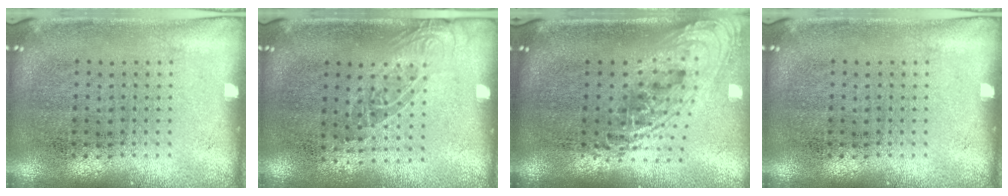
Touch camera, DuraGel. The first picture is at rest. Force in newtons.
{"total": 1.3, "press": 1.0, "slide": 0.9}
{"total": 2.3, "press": 1.7, "slide": 1.6}
{"total": 0.0}